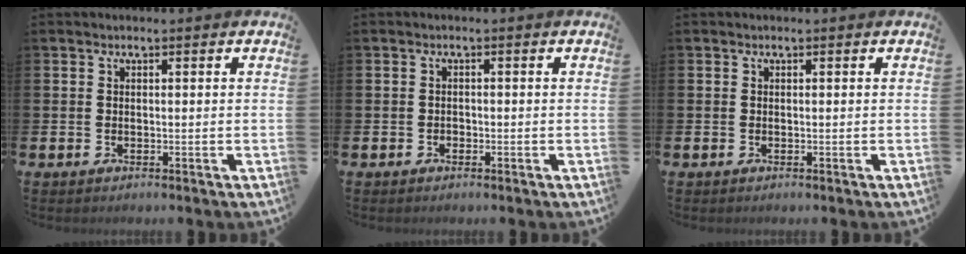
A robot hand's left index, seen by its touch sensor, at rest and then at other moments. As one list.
[{"total": 0.8, "force": [-0.5, 0.6, 0.1], "torque": [-0.008, 0.005, -0.011]}, {"total": 0.0}]